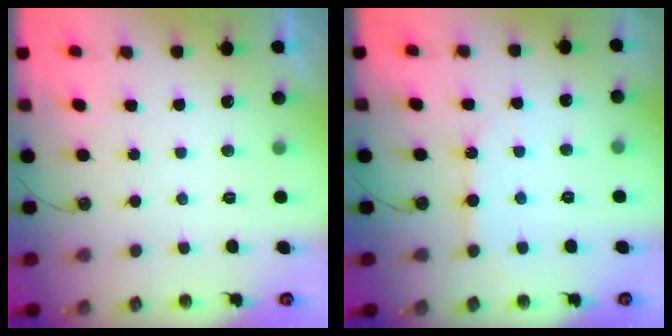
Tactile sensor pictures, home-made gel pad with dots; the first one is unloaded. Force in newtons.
{"total": 7.4, "press": 7.4, "slide": 0.6}